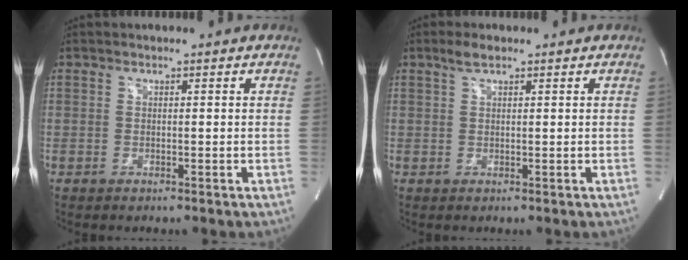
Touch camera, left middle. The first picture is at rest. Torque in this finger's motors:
{"motor_torque": [0.11, 0.01, -0.12, 0.03]}